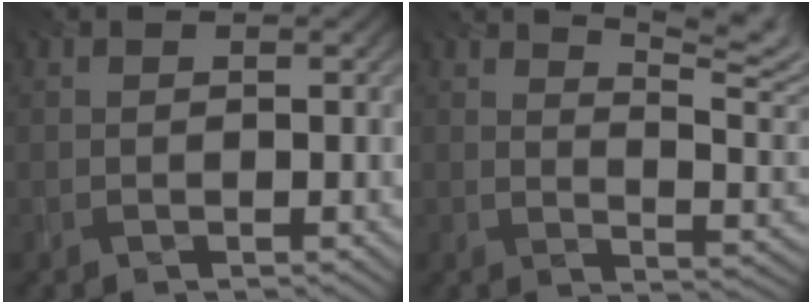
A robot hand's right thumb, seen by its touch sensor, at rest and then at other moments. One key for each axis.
{"total": 8.3, "fx": 5.4, "fy": 2.2, "fz": 5.8, "tx": -0.088, "ty": 0.000, "tz": 0.073}